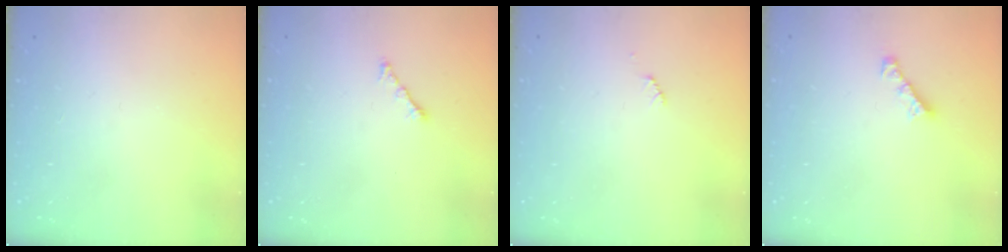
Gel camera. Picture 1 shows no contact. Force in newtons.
{"total": 2.3, "press": 2.2, "slide": 0.7}
{"total": 2.5, "press": 2.5, "slide": 0.4}
{"total": 3.0, "press": 3.0, "slide": 0.3}